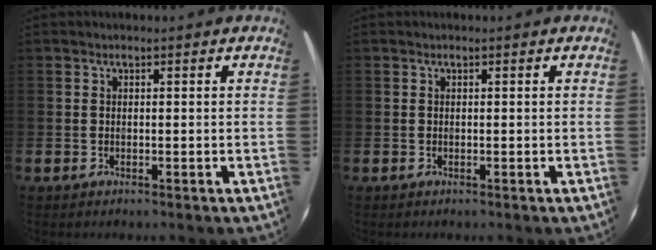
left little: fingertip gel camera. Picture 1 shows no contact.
{"total": 0.0}